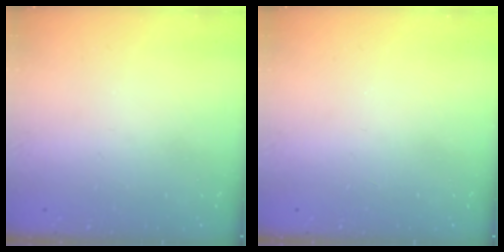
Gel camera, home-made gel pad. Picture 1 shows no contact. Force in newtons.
{"total": 0.0}